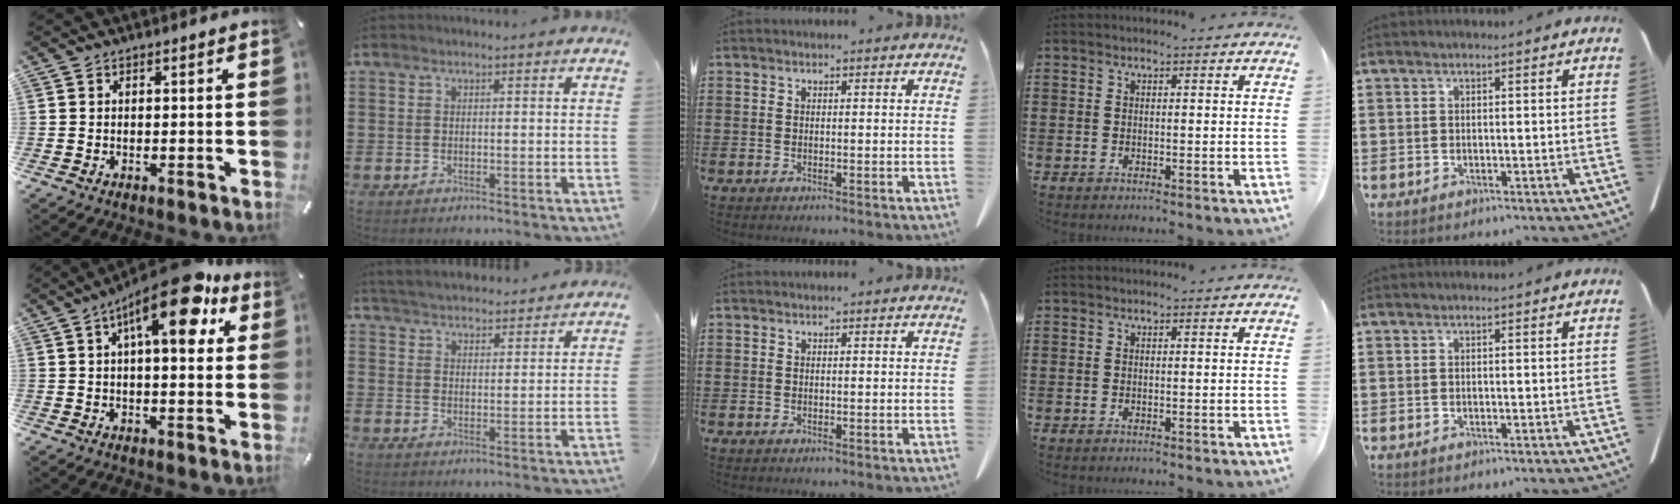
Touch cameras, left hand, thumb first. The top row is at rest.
{"thumb": {"total": 16.7, "force": [8.2, 5.9, 13.3], "torque": [-0.206, -0.034, 0.125]}, "index": {"total": 4.1, "force": [4.1, 0.3, 0.3], "torque": [-0.021, -0.018, 0.074]}}